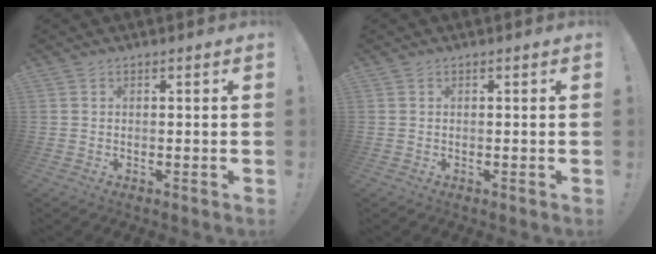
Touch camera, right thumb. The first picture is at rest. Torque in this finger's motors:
{"motor_torque": [0.00, 0.00, 0.00, 0.00, 0.00]}